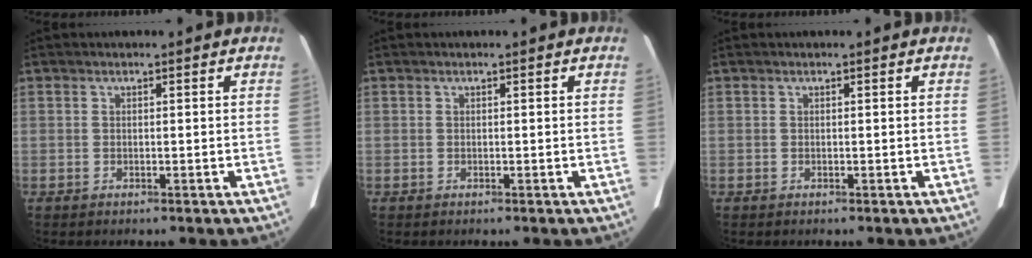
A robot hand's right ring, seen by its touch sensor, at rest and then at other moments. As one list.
[{"total": 0.0}, {"total": 0.0}]